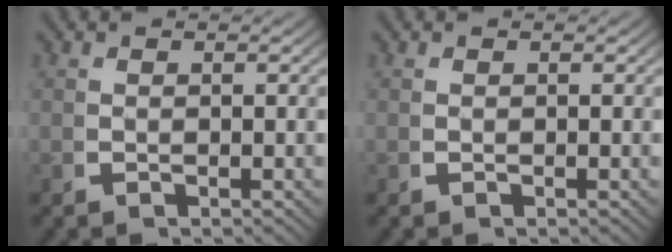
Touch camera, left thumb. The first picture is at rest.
{"total": 0.0}